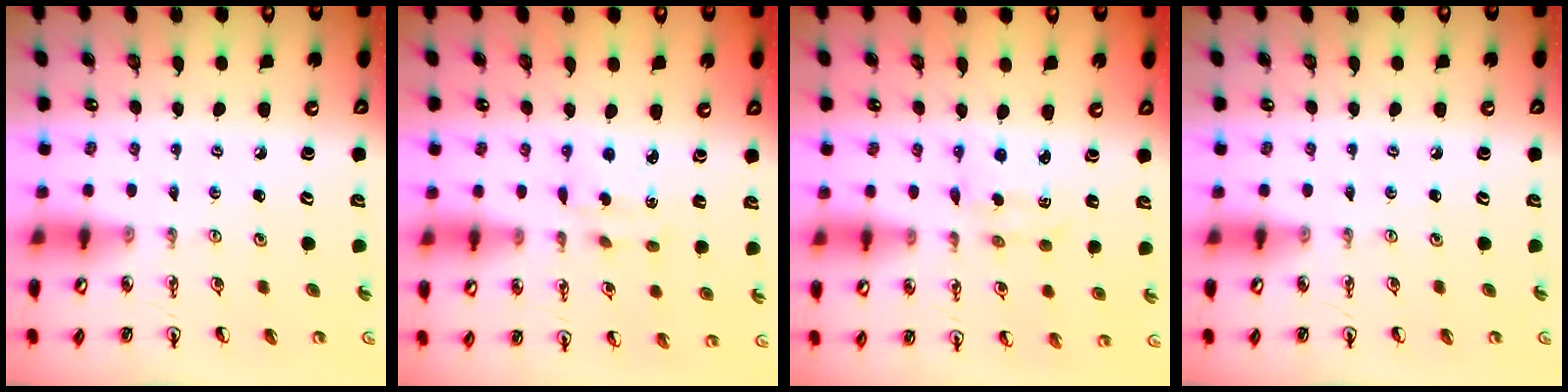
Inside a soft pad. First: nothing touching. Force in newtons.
{"total": 2.2, "press": 2.2, "slide": 0.6}
{"total": 2.0, "press": 1.9, "slide": 0.5}
{"total": 0.0}